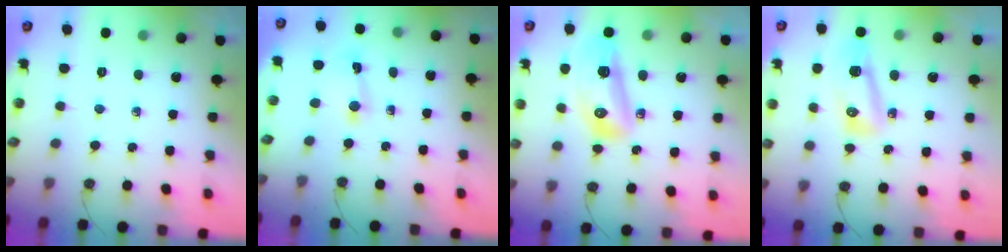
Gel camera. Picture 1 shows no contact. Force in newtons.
{"total": 1.9, "press": 1.9, "slide": 0.4}
{"total": 14.7, "press": 14.6, "slide": 2.0}
{"total": 10.3, "press": 10.0, "slide": 2.4}